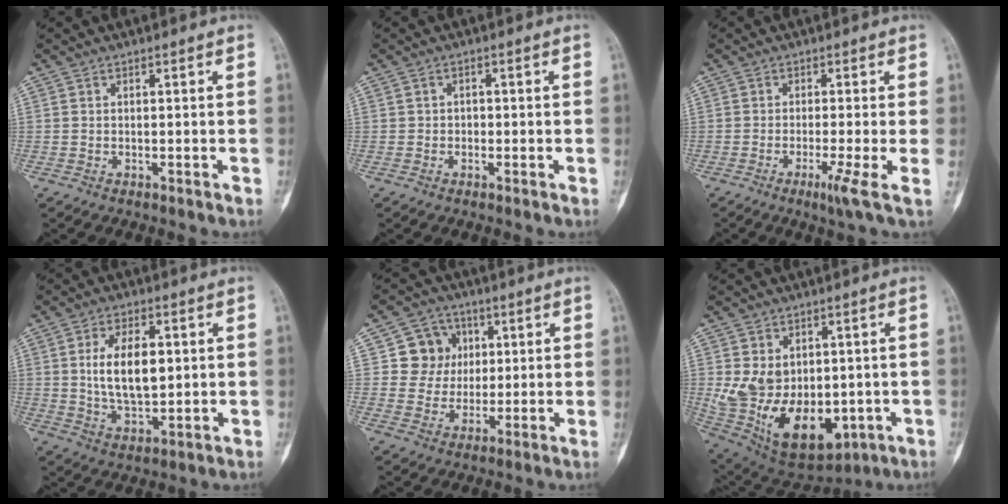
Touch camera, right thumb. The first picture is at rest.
{"total": 1.0, "force": [-0.4, 0.9, 0.2], "torque": [0.006, 0.005, -0.010]}
{"total": 4.6, "force": [-1.5, -0.7, 4.3], "torque": [-0.085, -0.015, -0.031]}
{"total": 11.0, "force": [1.6, 5.8, 9.2], "torque": [-0.150, -0.010, 0.036]}
{"total": 8.8, "force": [2.2, 8.3, 2.2], "torque": [0.012, 0.003, 0.033]}
{"total": 18.4, "force": [-1.6, 12.3, 13.6], "torque": [-0.232, -0.004, 0.015]}